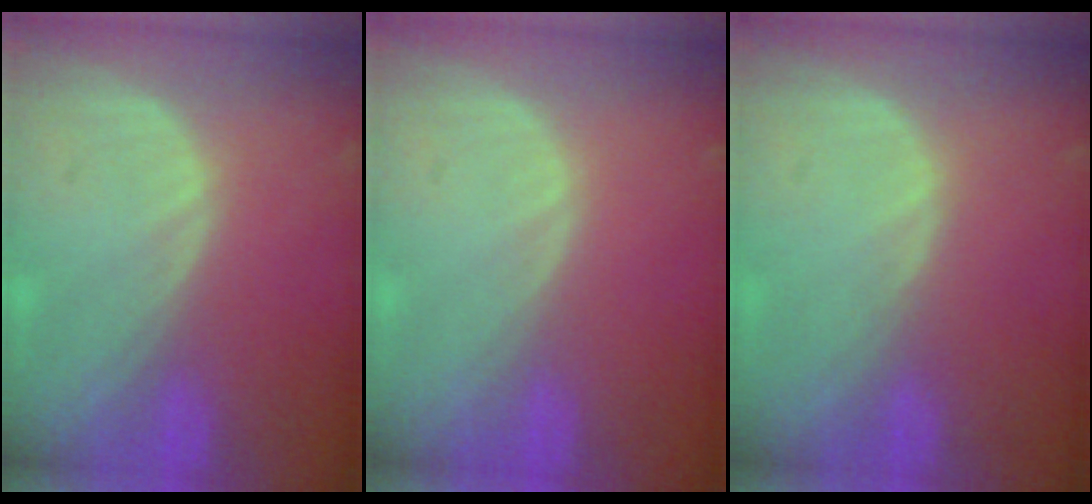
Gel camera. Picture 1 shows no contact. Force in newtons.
{"total": 0.0}
{"total": 0.0}